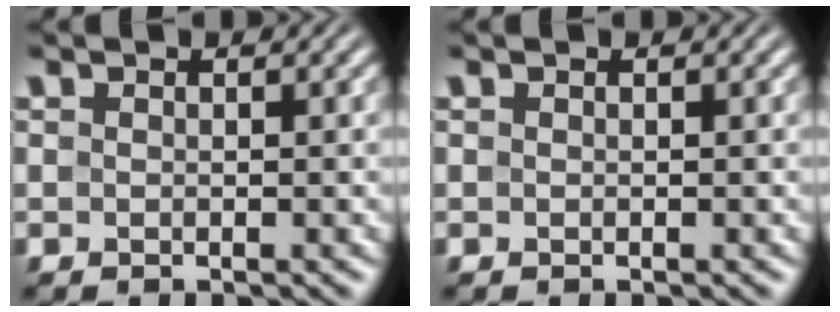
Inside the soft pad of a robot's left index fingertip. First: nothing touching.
{"total": 0.0}